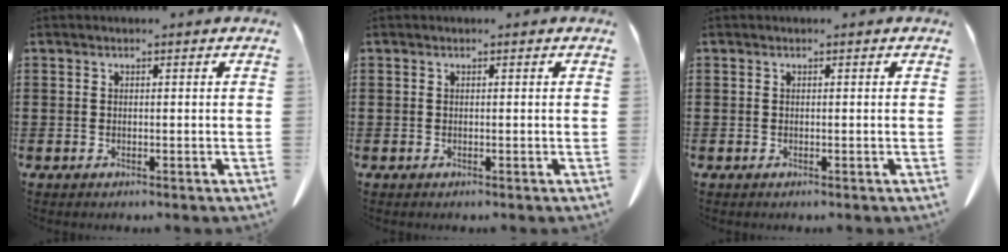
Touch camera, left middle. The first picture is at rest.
{"total": 0.0}
{"total": 0.0}